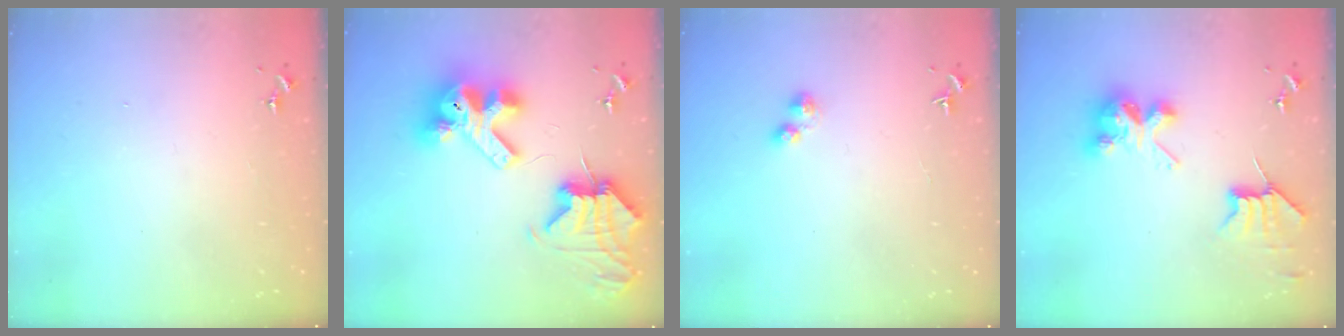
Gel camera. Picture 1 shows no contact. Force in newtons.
{"total": 17.7, "press": 17.6, "slide": 2.0}
{"total": 2.5, "press": 2.5, "slide": 0.4}
{"total": 8.5, "press": 8.5, "slide": 0.5}